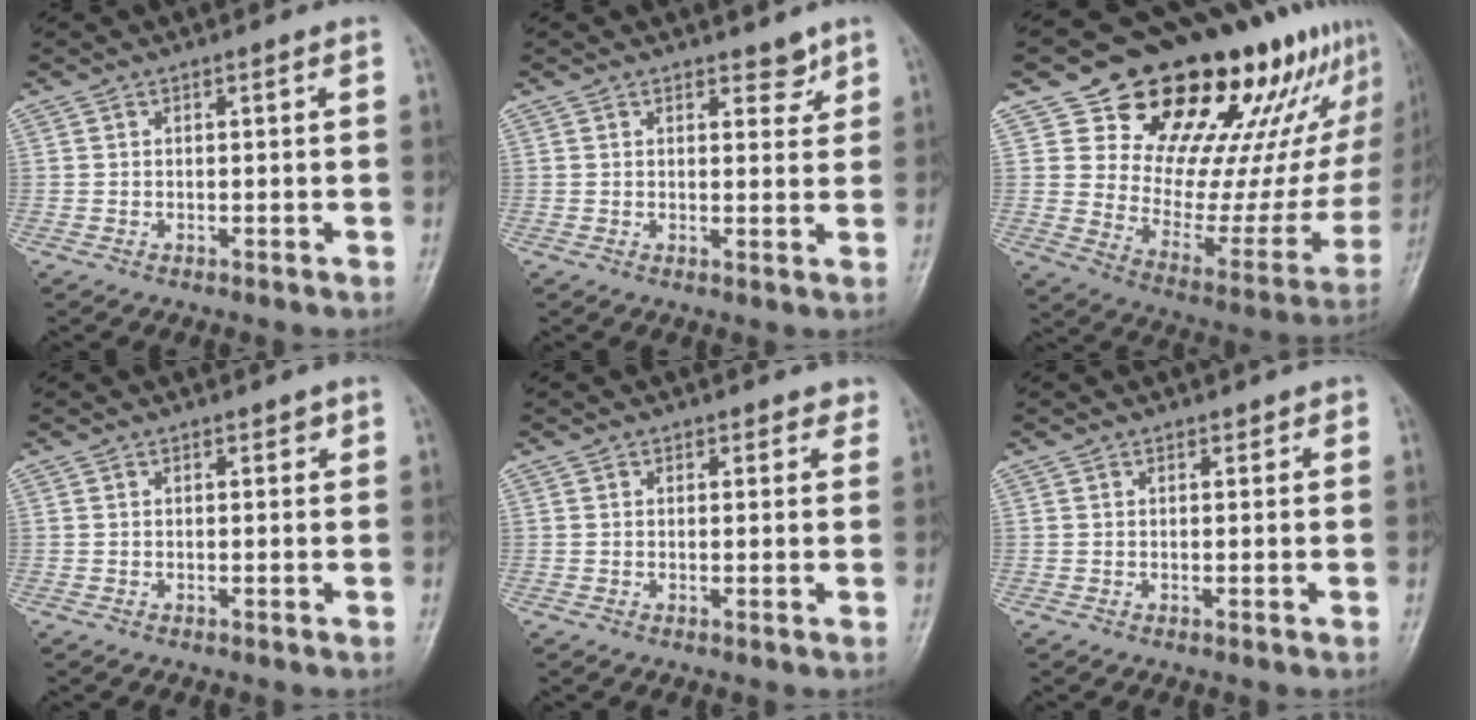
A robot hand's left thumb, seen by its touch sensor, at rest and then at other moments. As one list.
[{"total": 2.9, "force": [2.2, 1.5, 1.2], "torque": [0.004, -0.014, 0.029]}, {"total": 28.0, "force": [17.5, 13.7, 17.0], "torque": [-0.195, -0.065, 0.260]}, {"total": 1.2, "force": [0.8, 0.7, 0.4], "torque": [0.007, -0.003, 0.005]}, {"total": 2.5, "force": [1.8, 1.6, 0.4], "torque": [0.028, -0.007, 0.013]}, {"total": 1.2, "force": [0.9, 0.8, 0.2], "torque": [0.013, -0.004, 0.006]}]